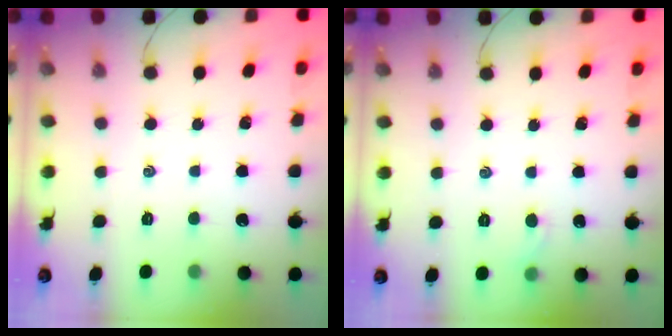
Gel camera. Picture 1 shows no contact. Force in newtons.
{"total": 2.9, "press": 2.8, "slide": 1.0}